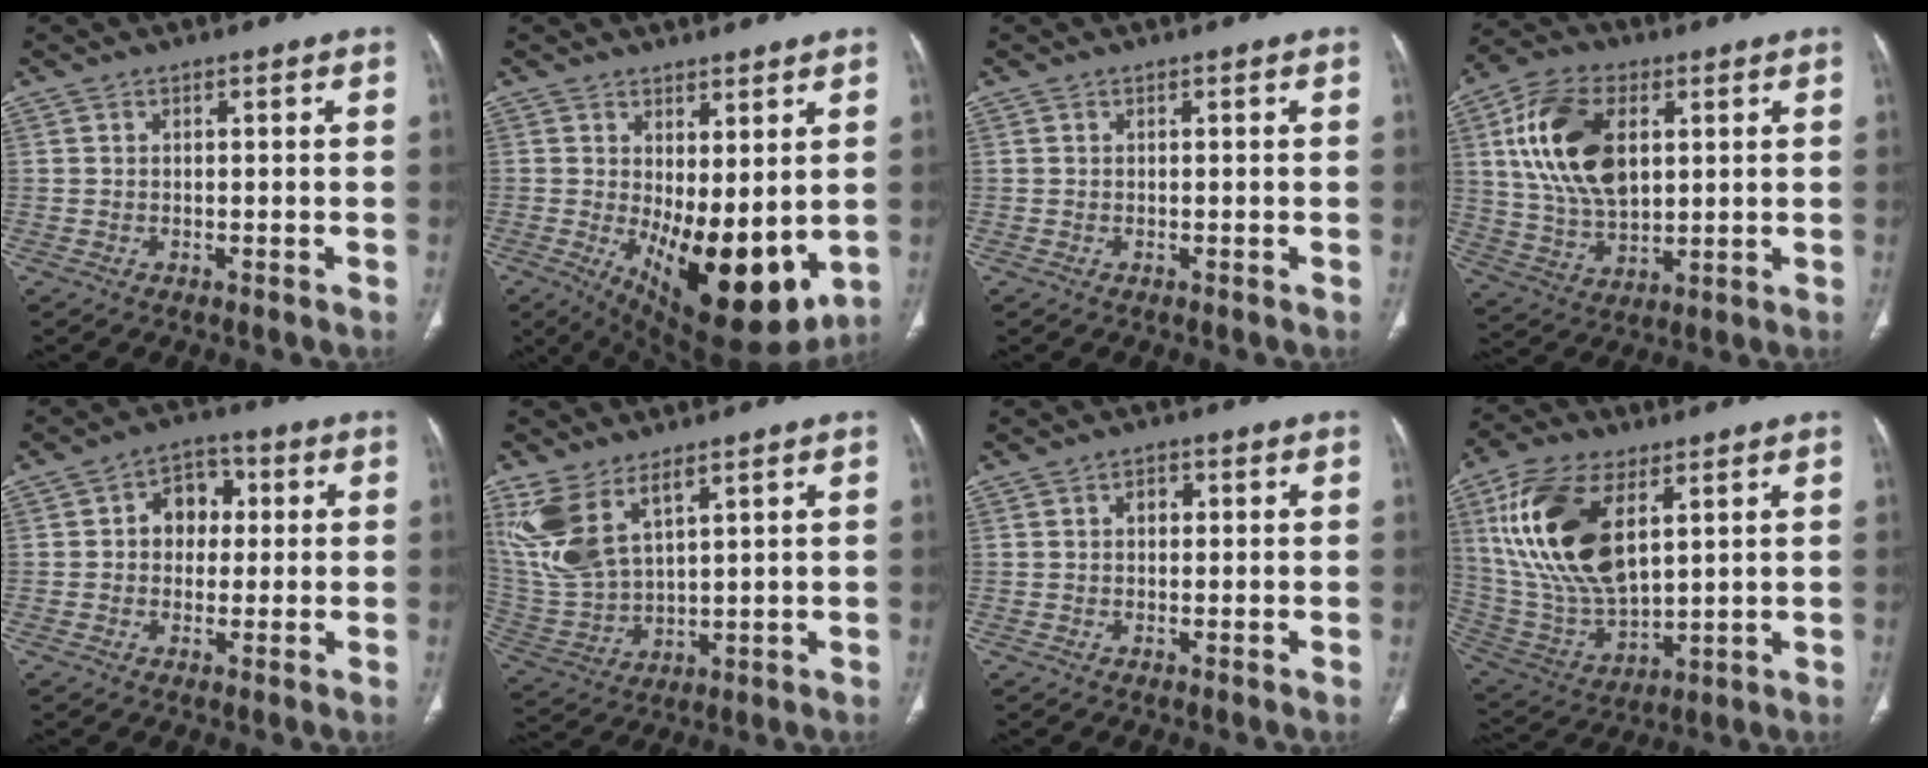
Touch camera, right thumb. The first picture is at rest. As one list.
[{"total": 16.5, "force": [-1.1, 7.2, 14.9], "torque": [-0.216, -0.038, 0.010]}, {"total": 0.0}, {"total": 17.4, "force": [4.6, 10.4, 13.2], "torque": [-0.234, -0.006, 0.089]}, {"total": 7.4, "force": [1.0, 5.8, 4.5], "torque": [-0.029, 0.013, 0.008]}, {"total": 12.6, "force": [6.9, 5.7, 8.8], "torque": [-0.192, -0.022, 0.160]}, {"total": 2.1, "force": [0.4, 1.5, 1.4], "torque": [-0.016, 0.007, 0.005]}, {"total": 21.1, "force": [7.1, 10.8, 16.7], "torque": [-0.326, -0.024, 0.141]}]